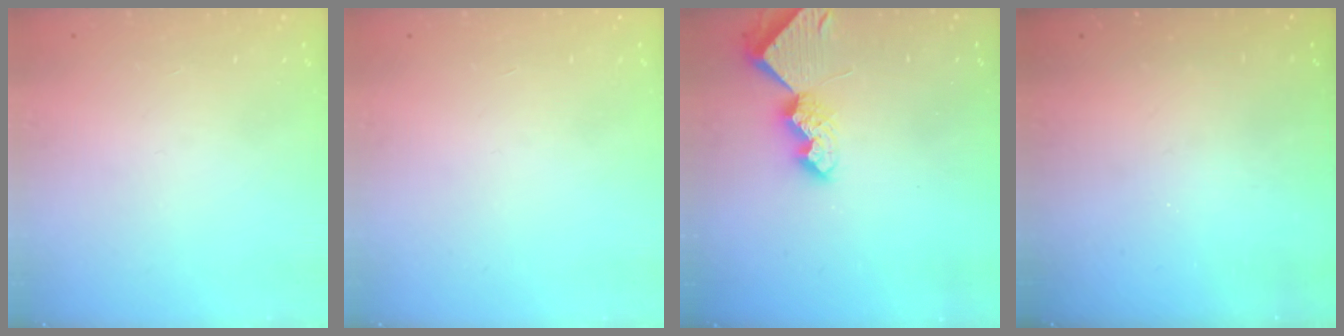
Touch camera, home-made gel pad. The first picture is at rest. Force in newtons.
{"total": 0.0}
{"total": 7.5, "press": 7.5, "slide": 0.5}
{"total": 0.0}